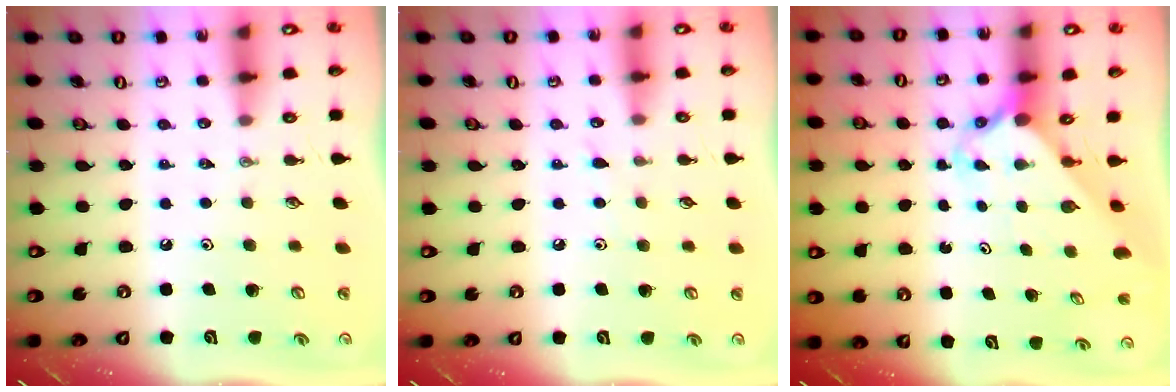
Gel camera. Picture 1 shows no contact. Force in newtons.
{"total": 3.7, "press": 3.7, "slide": 0.4}
{"total": 2.5, "press": 2.5, "slide": 0.3}